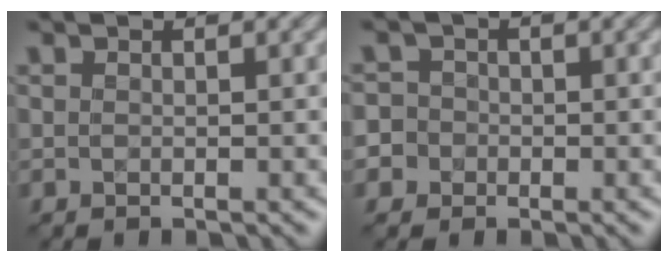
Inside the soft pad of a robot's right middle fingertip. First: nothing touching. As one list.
[{"total": 3.1, "force": [-1.3, 2.8, 0.3], "torque": [0.013, 0.015, -0.042]}]